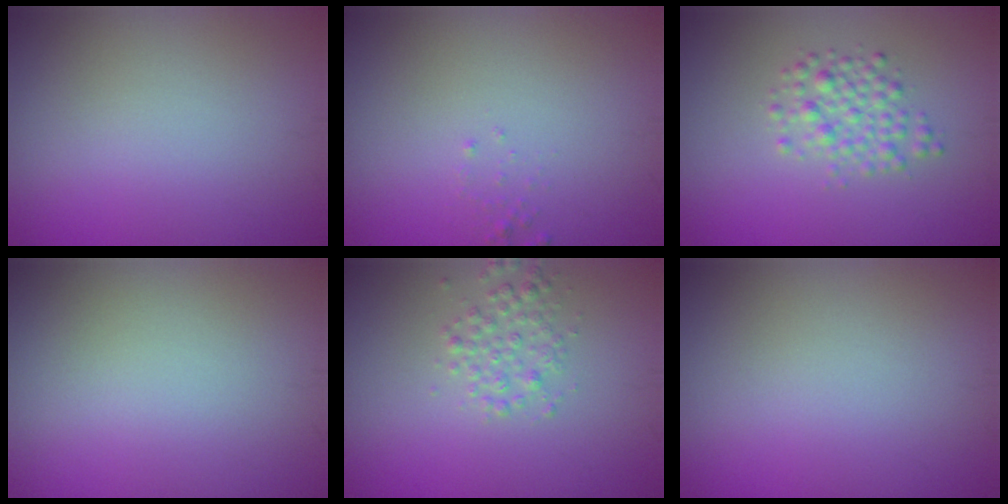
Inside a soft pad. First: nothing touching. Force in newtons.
{"total": 0.6, "press": 0.6, "slide": 0.1}
{"total": 2.6, "press": 2.6, "slide": 0.1}
{"total": 0.0}
{"total": 2.1, "press": 2.1, "slide": 0.0}
{"total": 0.0}